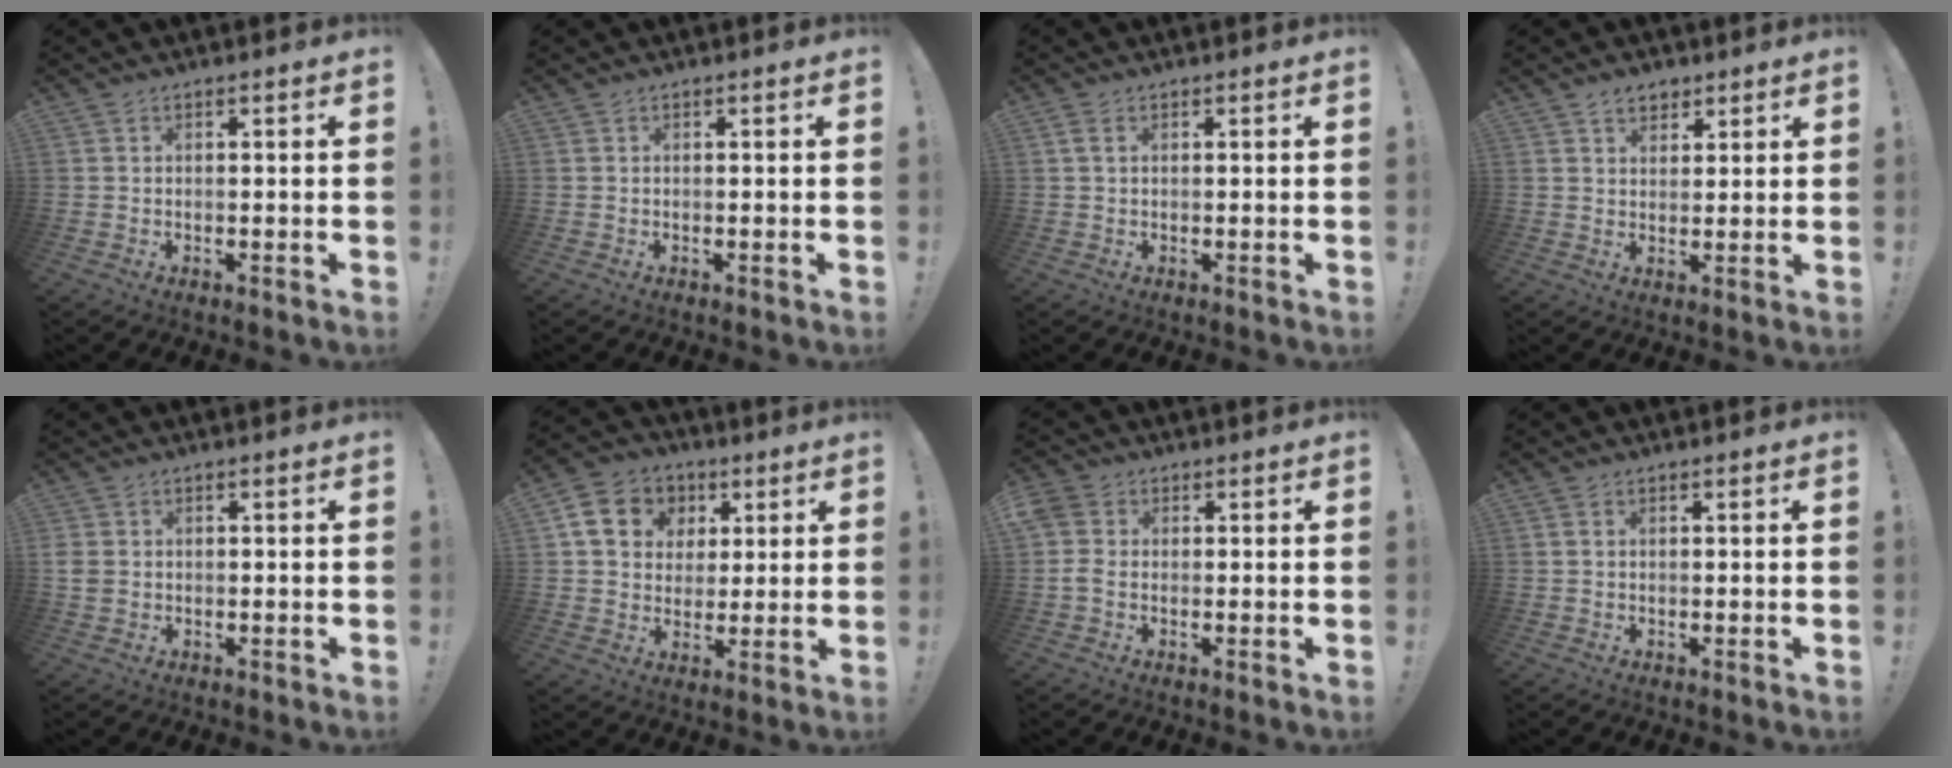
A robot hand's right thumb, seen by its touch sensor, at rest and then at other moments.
{"total": 0.0}
{"total": 2.0, "force": [0.8, 1.1, 1.4], "torque": [-0.021, 0.001, 0.013]}
{"total": 4.5, "force": [3.1, 3.0, 1.3], "torque": [-0.016, -0.013, 0.055]}
{"total": 2.7, "force": [0.2, 2.3, 1.4], "torque": [-0.026, 0.000, 0.004]}
{"total": 13.1, "force": [4.2, 11.0, 5.7], "torque": [-0.075, -0.007, 0.086]}
{"total": 4.6, "force": [-0.5, 3.5, 3.0], "torque": [-0.066, 0.000, -0.010]}
{"total": 0.8, "force": [0.4, 0.5, 0.6], "torque": [-0.020, 0.004, 0.008]}